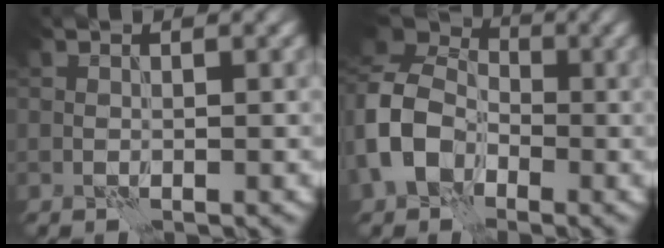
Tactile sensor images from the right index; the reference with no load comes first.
{"total": 7.9, "force": [-2.5, 6.1, 4.4], "torque": [-0.094, -0.001, -0.062]}